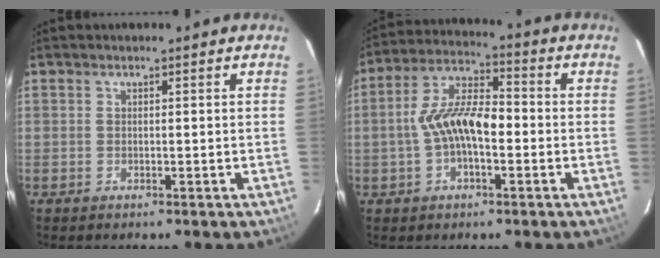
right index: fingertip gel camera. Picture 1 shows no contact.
{"total": 10.3, "force": [-1.9, 4.3, 9.1], "torque": [-0.183, 0.020, -0.038]}